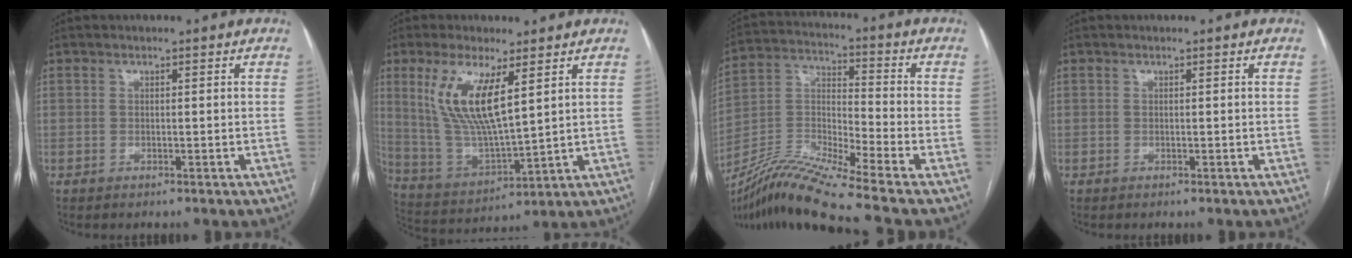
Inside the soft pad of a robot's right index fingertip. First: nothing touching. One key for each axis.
{"total": 12.2, "fx": 5.0, "fy": 2.8, "fz": 10.8, "tx": -0.236, "ty": -0.008, "tz": 0.107}
{"total": 14.5, "fx": -12.1, "fy": -1.9, "fz": 7.7, "tx": -0.157, "ty": -0.005, "tz": -0.227}
{"total": 0.0}